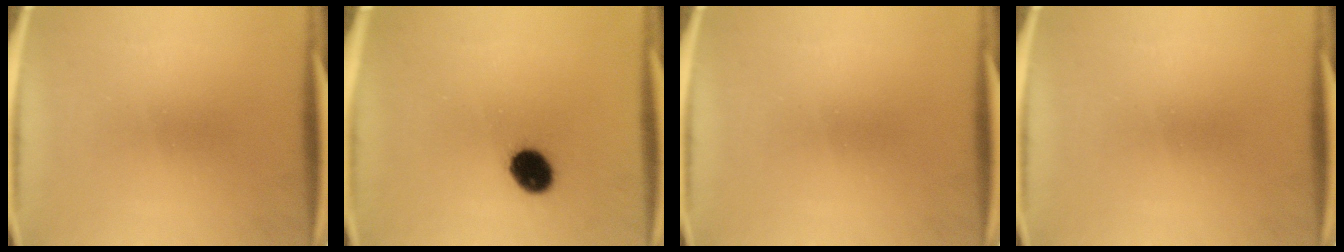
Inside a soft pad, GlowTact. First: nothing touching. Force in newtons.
{"total": 8.1}
{"total": 0.0}
{"total": 0.0}